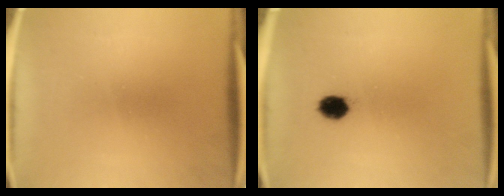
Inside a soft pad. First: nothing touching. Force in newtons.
{"total": 4.0}